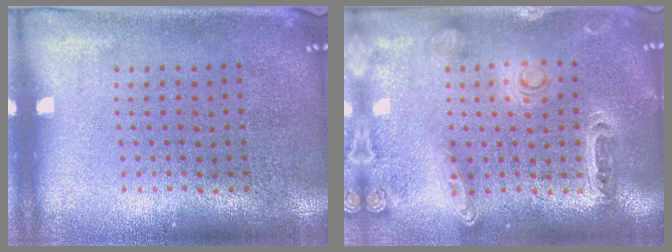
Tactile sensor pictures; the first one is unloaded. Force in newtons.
{"total": 1.4, "press": 1.3, "slide": 0.3}